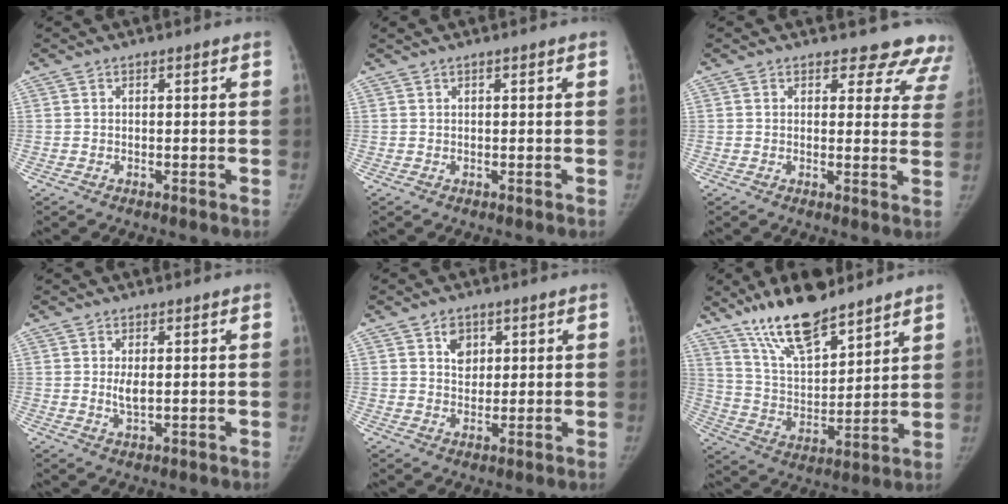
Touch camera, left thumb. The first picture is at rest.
{"total": 0.8, "force": [0.6, 0.1, 0.5], "torque": [-0.010, 0.011, 0.012]}
{"total": 11.2, "force": [10.2, 4.6, 1.1], "torque": [0.046, -0.060, 0.082]}
{"total": 2.6, "force": [0.3, 1.3, 2.3], "torque": [-0.034, -0.006, 0.008]}
{"total": 4.4, "force": [2.0, 3.3, 2.0], "torque": [-0.009, -0.012, 0.034]}
{"total": 16.7, "force": [12.6, 5.6, 9.5], "torque": [-0.132, -0.066, 0.231]}